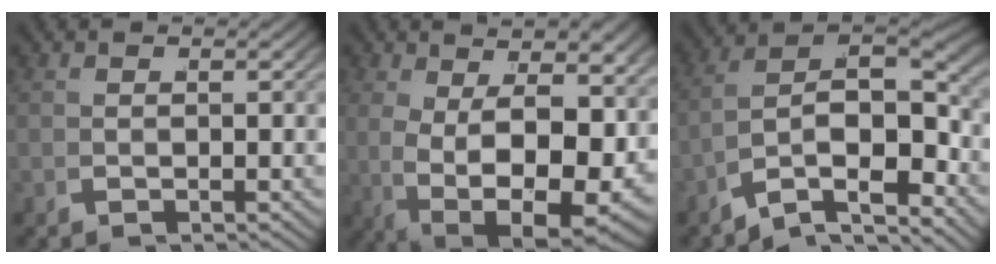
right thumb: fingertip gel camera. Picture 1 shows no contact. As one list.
[{"total": 11.9, "force": [-0.3, 6.9, 9.8], "torque": [-0.181, -0.049, 0.026]}, {"total": 13.2, "force": [-1.9, 9.3, 9.1], "torque": [-0.176, -0.044, -0.027]}]